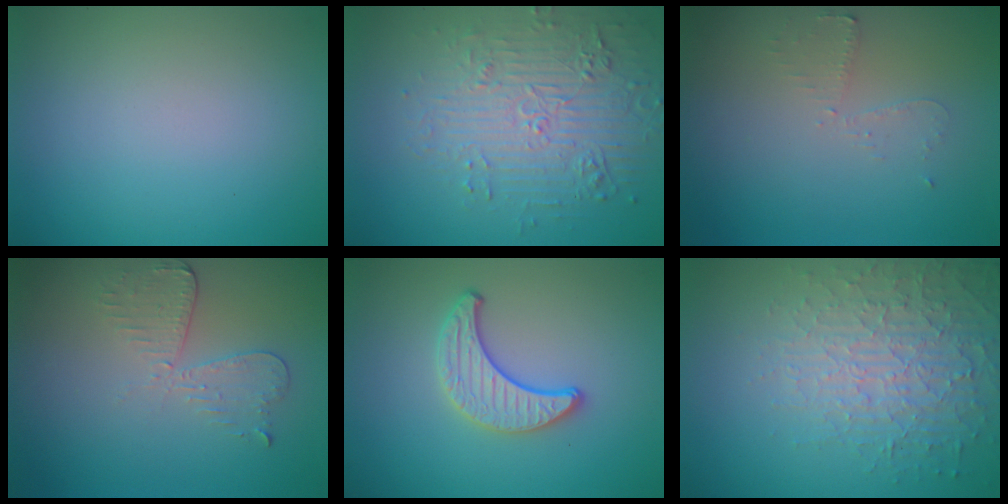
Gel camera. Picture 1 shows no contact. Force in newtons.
{"total": 4.8, "press": 4.2, "slide": 2.4}
{"total": 1.6, "press": 1.5, "slide": 0.2}
{"total": 3.0, "press": 2.6, "slide": 1.5}
{"total": 3.2, "press": 3.0, "slide": 1.1}
{"total": 4.8, "press": 4.5, "slide": 1.7}